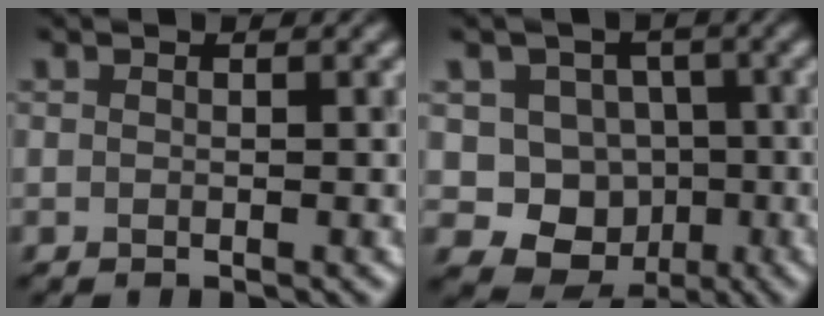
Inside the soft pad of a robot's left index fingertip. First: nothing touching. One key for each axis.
{"total": 7.5, "fx": -1.0, "fy": 7.0, "fz": 2.5, "tx": -0.036, "ty": 0.008, "tz": -0.038}